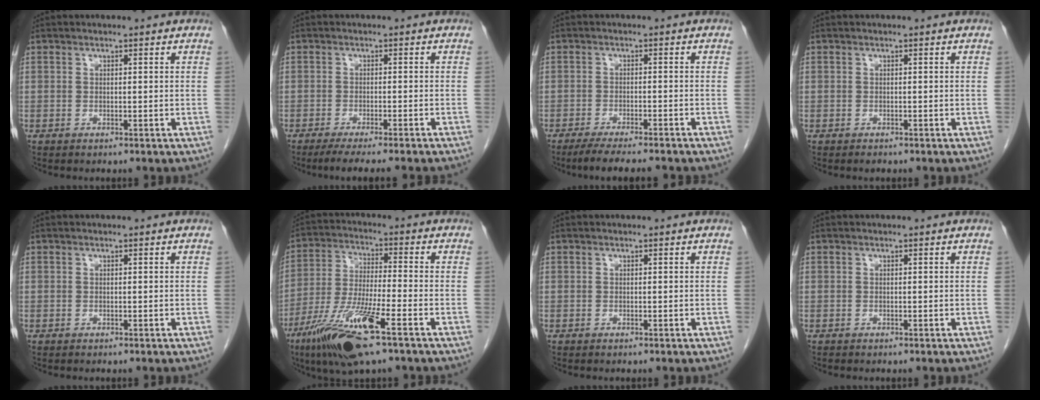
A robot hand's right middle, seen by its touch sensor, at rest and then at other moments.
{"total": 8.2, "force": [-6.8, -0.8, 4.5], "torque": [-0.043, -0.017, -0.100]}
{"total": 9.5, "force": [-8.1, 0.8, 4.9], "torque": [-0.067, -0.018, -0.121]}
{"total": 0.6, "force": [-0.5, 0.3, 0.2], "torque": [-0.005, -0.001, -0.007]}
{"total": 0.0}
{"total": 14.0, "force": [-7.9, 1.4, 11.5], "torque": [-0.235, -0.029, -0.144]}
{"total": 0.0}
{"total": 0.0}